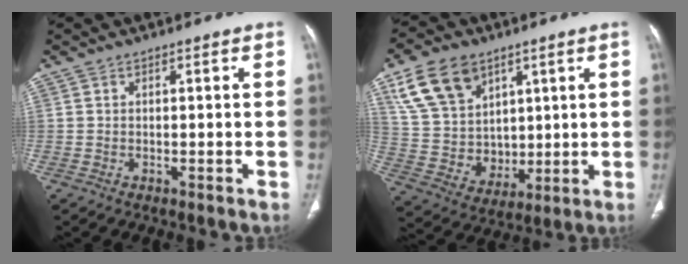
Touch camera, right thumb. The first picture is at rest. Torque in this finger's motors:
{"motor_torque": [-1.33, 1.54, 0.35, -0.15, 0.11]}